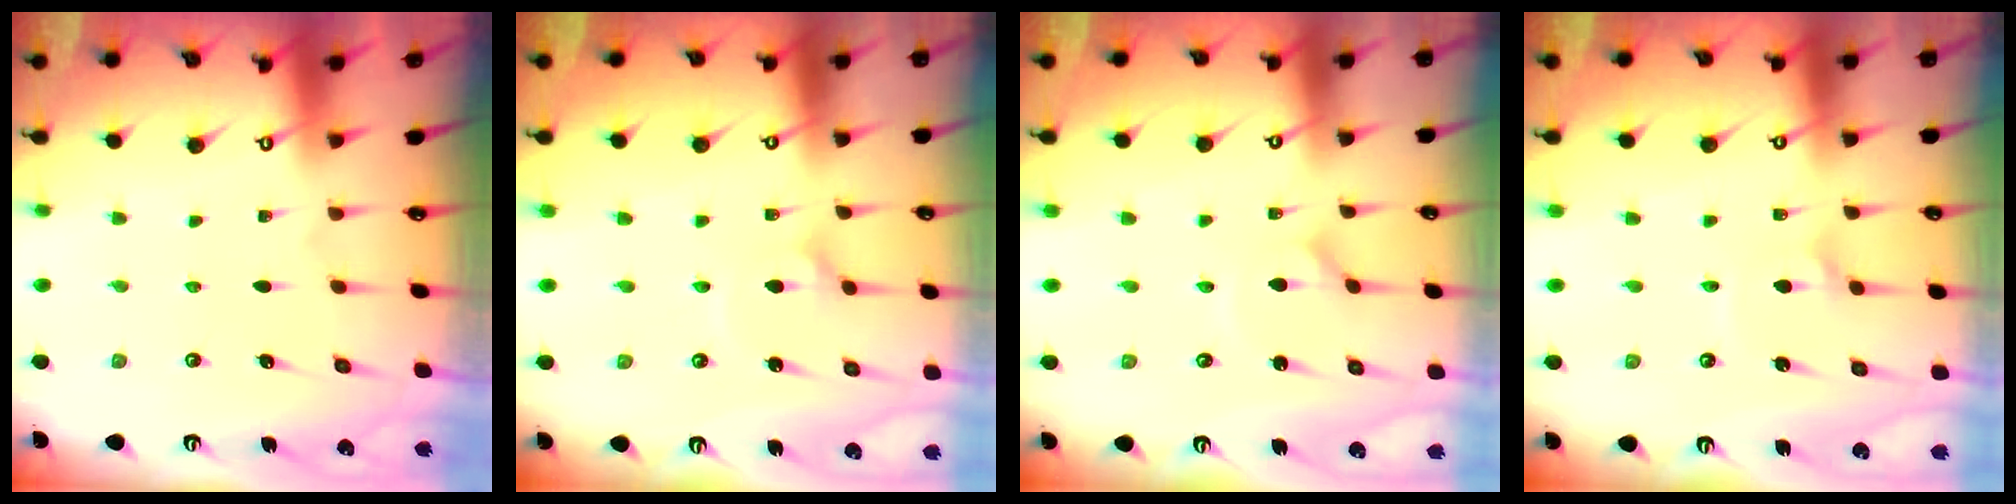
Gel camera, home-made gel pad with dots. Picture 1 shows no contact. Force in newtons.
{"total": 2.0, "press": 2.0, "slide": 0.1}
{"total": 0.9, "press": 0.9, "slide": 0.0}
{"total": 2.3, "press": 2.3, "slide": 0.1}